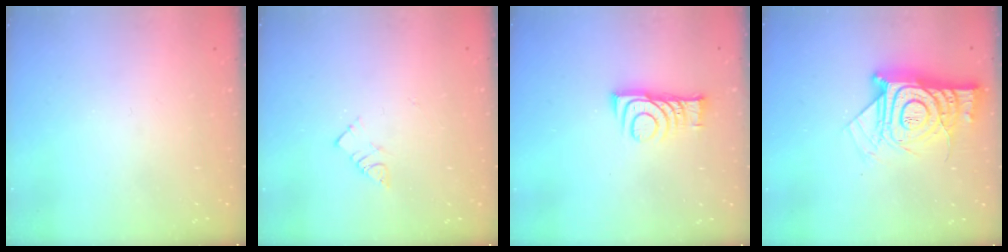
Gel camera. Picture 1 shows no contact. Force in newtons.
{"total": 4.4, "press": 4.4, "slide": 0.1}
{"total": 9.1, "press": 9.1, "slide": 0.1}
{"total": 17.0, "press": 16.9, "slide": 1.6}